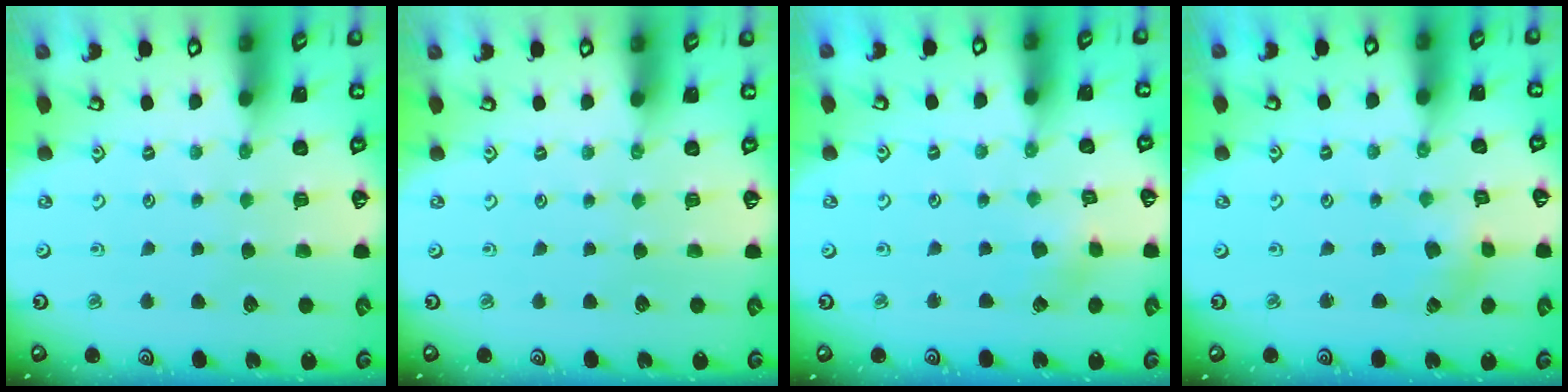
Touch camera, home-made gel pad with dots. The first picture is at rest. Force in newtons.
{"total": 0.0}
{"total": 2.0, "press": 2.0, "slide": 0.1}
{"total": 0.0}